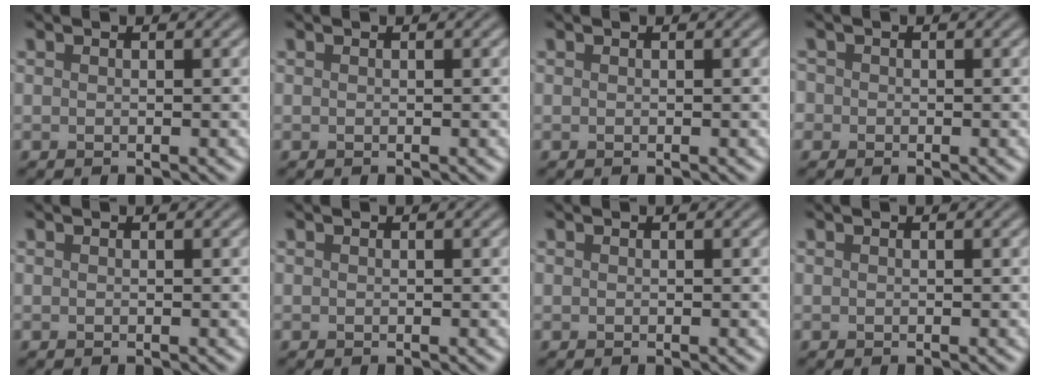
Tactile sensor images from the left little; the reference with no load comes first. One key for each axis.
{"total": 0.0}
{"total": 0.0}
{"total": 1.0, "fx": -0.1, "fy": 1.0, "fz": 0.1, "tx": 0.005, "ty": -0.001, "tz": -0.009}
{"total": 0.0}
{"total": 0.0}
{"total": 0.0}
{"total": 0.0}